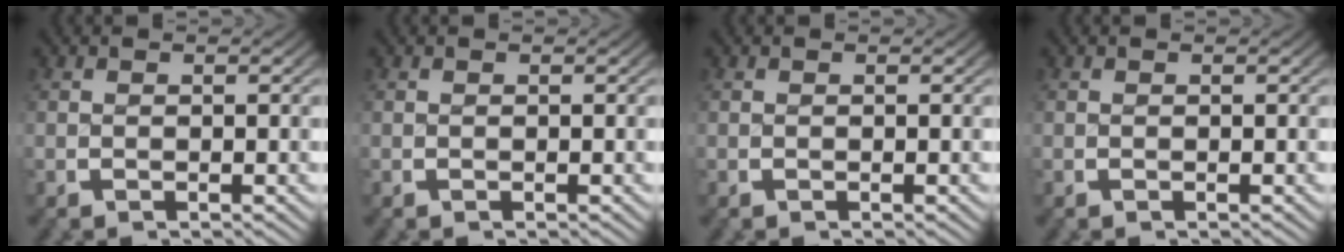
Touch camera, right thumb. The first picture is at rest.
{"total": 0.0}
{"total": 0.0}
{"total": 0.0}